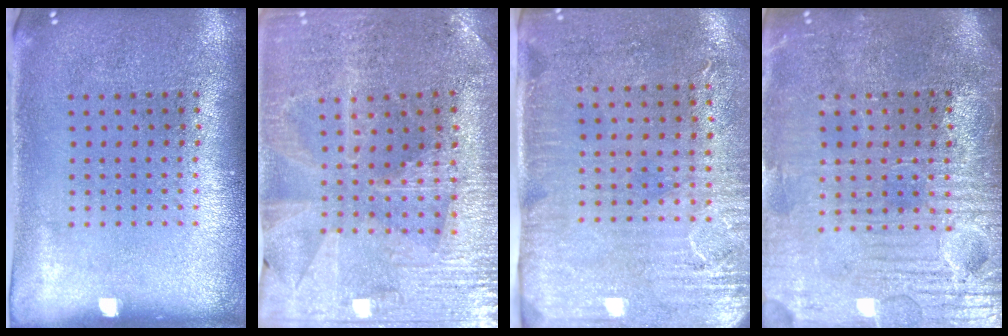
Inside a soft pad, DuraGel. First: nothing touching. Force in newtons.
{"total": 2.0, "press": 2.0, "slide": 0.3}
{"total": 2.9, "press": 2.4, "slide": 1.6}
{"total": 4.0, "press": 3.8, "slide": 1.3}